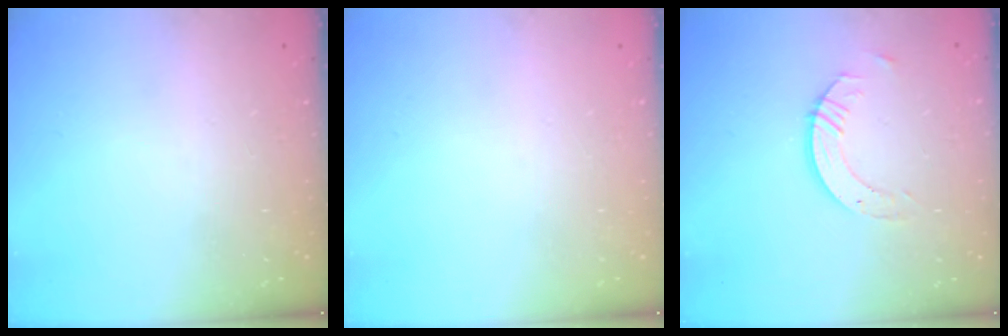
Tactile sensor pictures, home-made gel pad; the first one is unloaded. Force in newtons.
{"total": 0.0}
{"total": 6.5, "press": 6.4, "slide": 0.7}